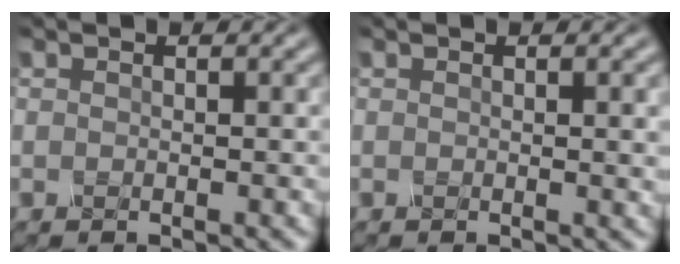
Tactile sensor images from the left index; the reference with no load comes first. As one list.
[{"total": 2.0, "force": [0.3, 0.6, 1.9], "torque": [-0.016, 0.002, -0.001]}]